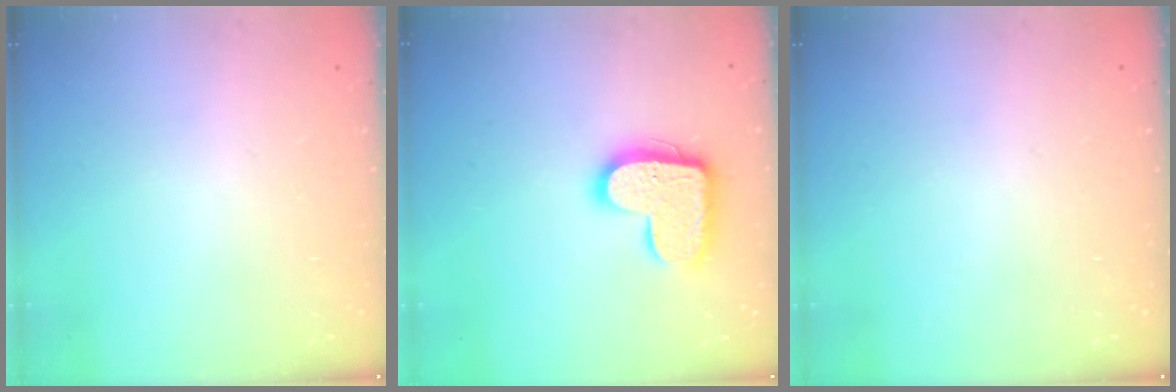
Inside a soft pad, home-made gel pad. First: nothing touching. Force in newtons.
{"total": 14.9, "press": 14.9, "slide": 1.0}
{"total": 0.0}